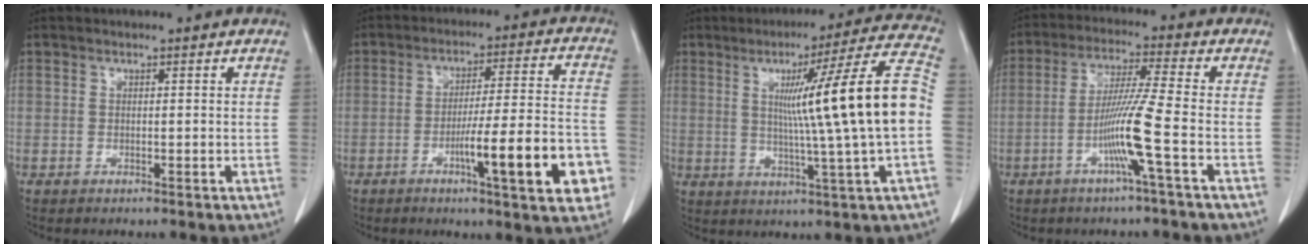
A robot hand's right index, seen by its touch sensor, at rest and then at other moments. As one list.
[{"total": 15.0, "force": [-5.5, 1.2, 13.9], "torque": [-0.187, 0.006, -0.076]}, {"total": 17.9, "force": [1.1, -2.1, 17.8], "torque": [-0.256, 0.006, 0.008]}, {"total": 8.6, "force": [-3.0, -1.7, 7.9], "torque": [-0.155, -0.008, -0.062]}]